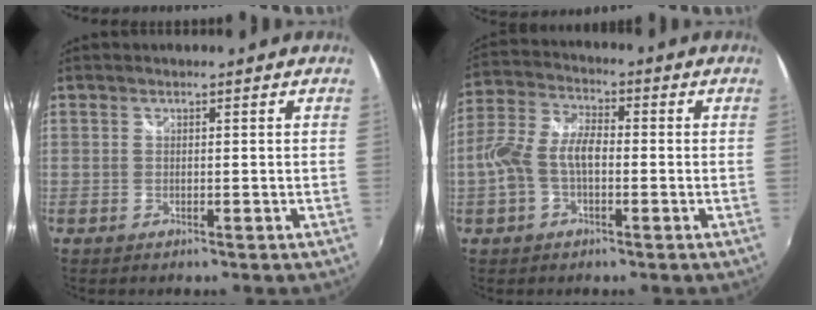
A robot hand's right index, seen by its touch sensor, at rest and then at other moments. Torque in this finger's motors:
{"motor_torque": [0.33, -0.09, 0.23, 0.09]}